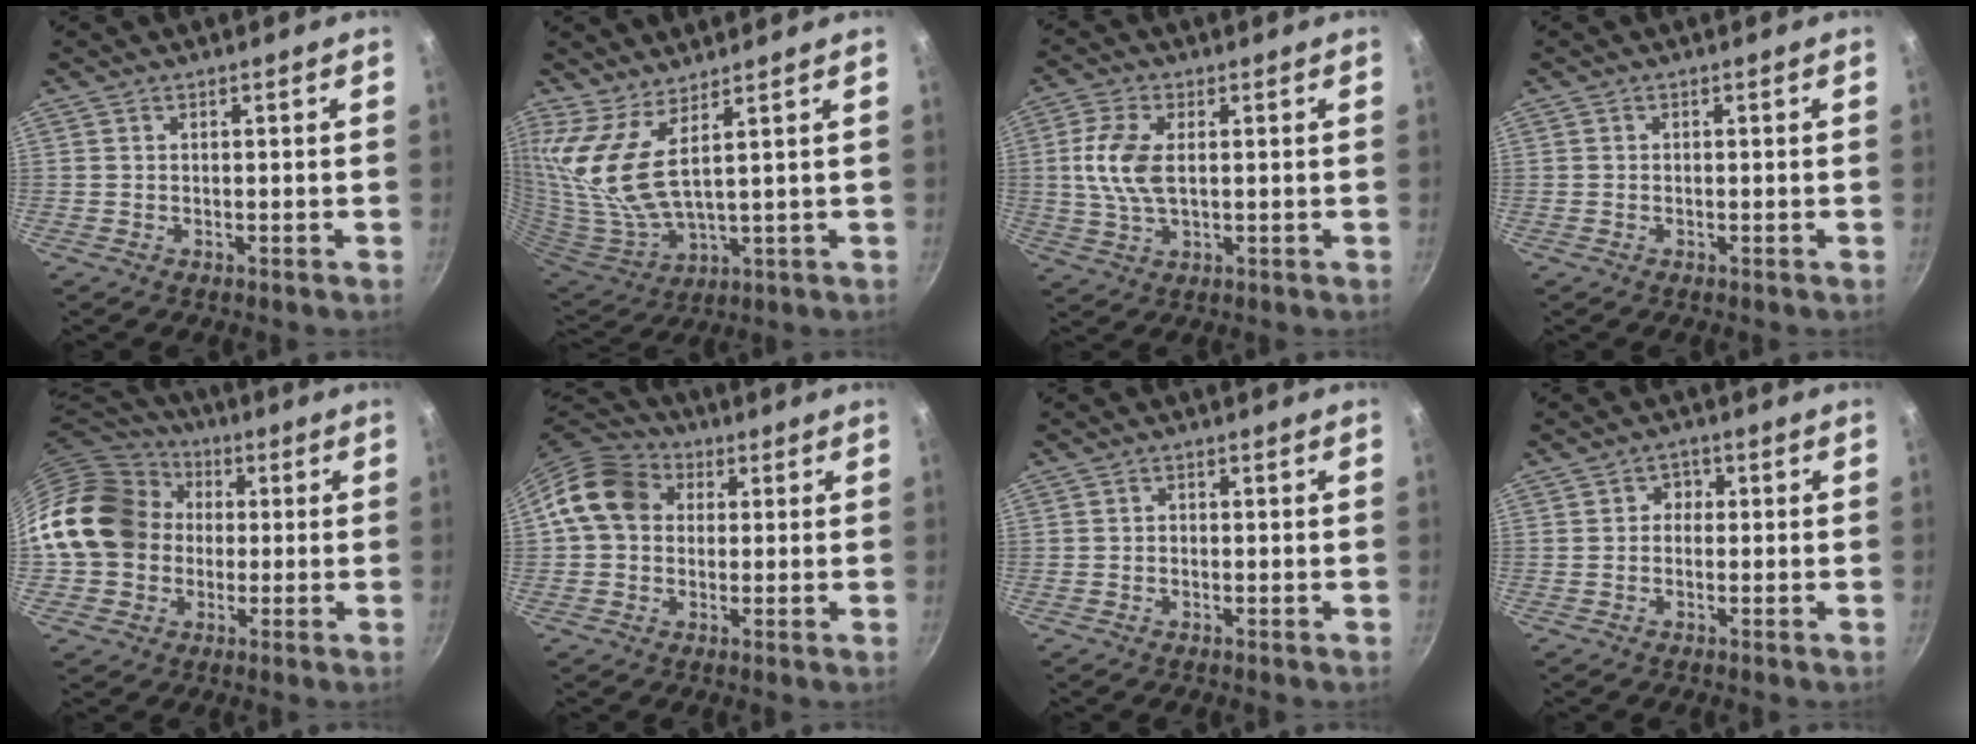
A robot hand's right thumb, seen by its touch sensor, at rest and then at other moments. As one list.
[{"total": 10.2, "force": [6.0, 2.2, 7.9], "torque": [-0.162, -0.060, 0.131]}, {"total": 8.4, "force": [1.0, 4.5, 7.1], "torque": [-0.146, 0.004, 0.016]}, {"total": 0.0}, {"total": 19.3, "force": [0.9, 16.3, 10.3], "torque": [-0.176, 0.048, 0.012]}, {"total": 10.7, "force": [1.8, 8.7, 5.9], "torque": [-0.078, 0.022, 0.013]}, {"total": 0.6, "force": [-0.3, 0.5, 0.3], "torque": [-0.005, 0.004, -0.004]}, {"total": 2.3, "force": [0.0, 2.1, 1.1], "torque": [-0.002, 0.004, -0.006]}]